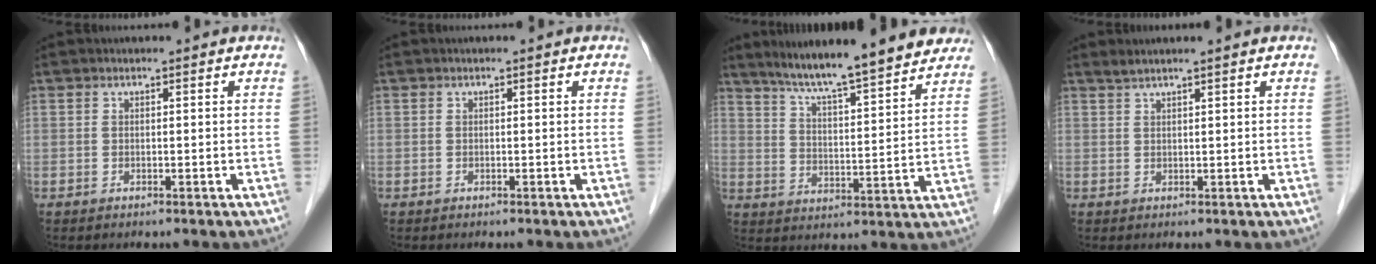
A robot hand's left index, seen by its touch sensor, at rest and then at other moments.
{"total": 0.0}
{"total": 17.2, "force": [15.0, 1.1, 8.4], "torque": [-0.126, 0.011, 0.216]}
{"total": 2.1, "force": [1.7, -0.5, 1.0], "torque": [-0.021, 0.013, 0.038]}